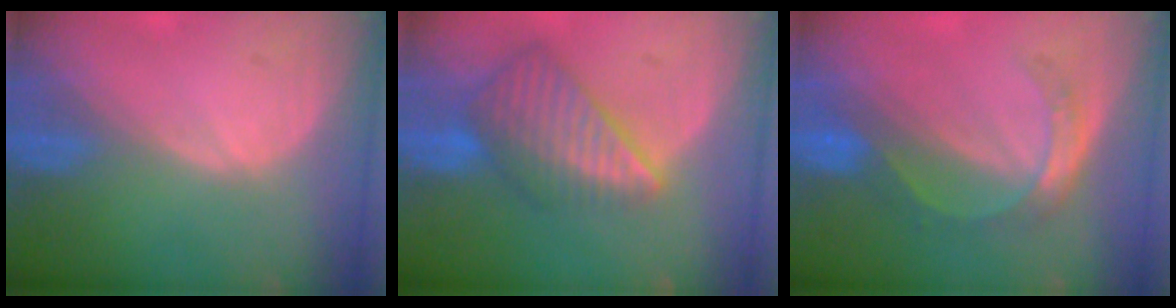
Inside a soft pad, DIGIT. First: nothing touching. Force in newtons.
{"total": 8.8, "press": 7.6, "slide": 4.4}
{"total": 5.5, "press": 4.8, "slide": 2.6}